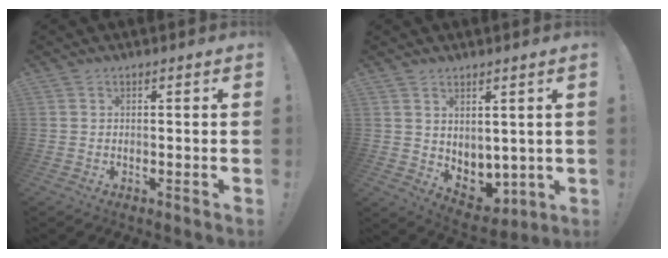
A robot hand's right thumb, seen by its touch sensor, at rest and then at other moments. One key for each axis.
{"total": 5.6, "fx": 2.9, "fy": 4.4, "fz": 2.0, "tx": -0.022, "ty": -0.032, "tz": 0.064}